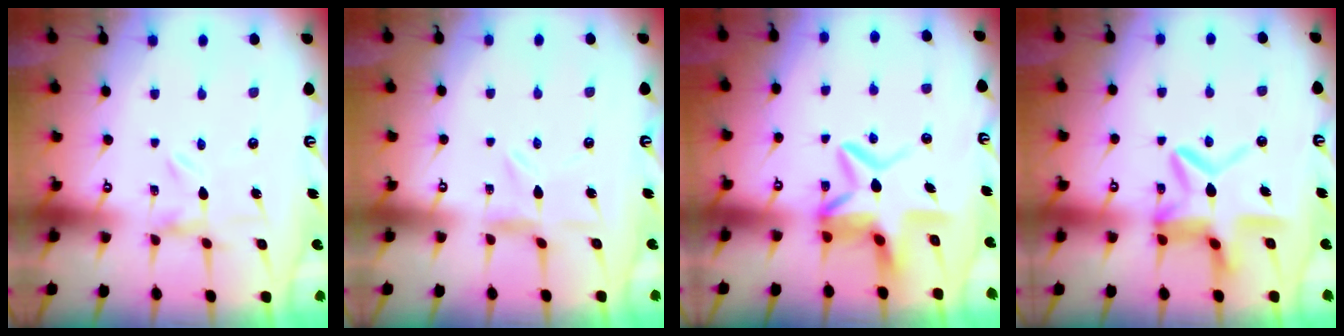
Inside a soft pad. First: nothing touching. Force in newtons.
{"total": 2.0, "press": 2.0, "slide": 0.3}
{"total": 11.5, "press": 11.4, "slide": 1.8}
{"total": 13.9, "press": 13.9, "slide": 1.0}